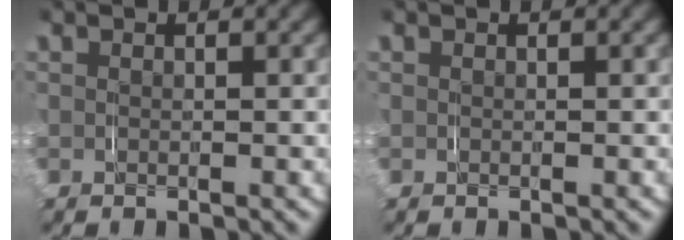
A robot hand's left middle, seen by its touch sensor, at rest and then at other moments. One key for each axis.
{"total": 0.0}